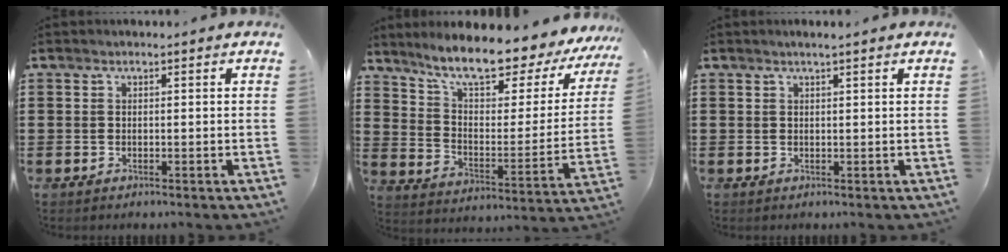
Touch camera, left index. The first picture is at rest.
{"total": 10.3, "force": [8.7, 1.6, 5.3], "torque": [-0.115, -0.063, 0.143]}
{"total": 0.7, "force": [0.5, -0.1, 0.5], "torque": [-0.009, -0.001, 0.009]}